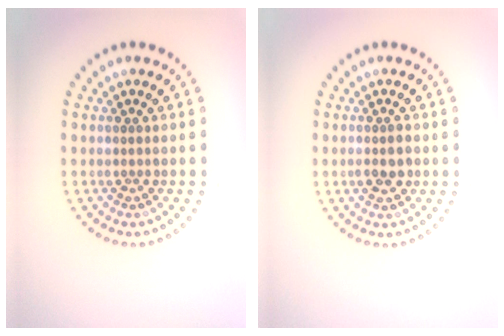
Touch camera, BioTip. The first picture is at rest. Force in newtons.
{"total": 1.7, "press": 1.7, "slide": 0.3}